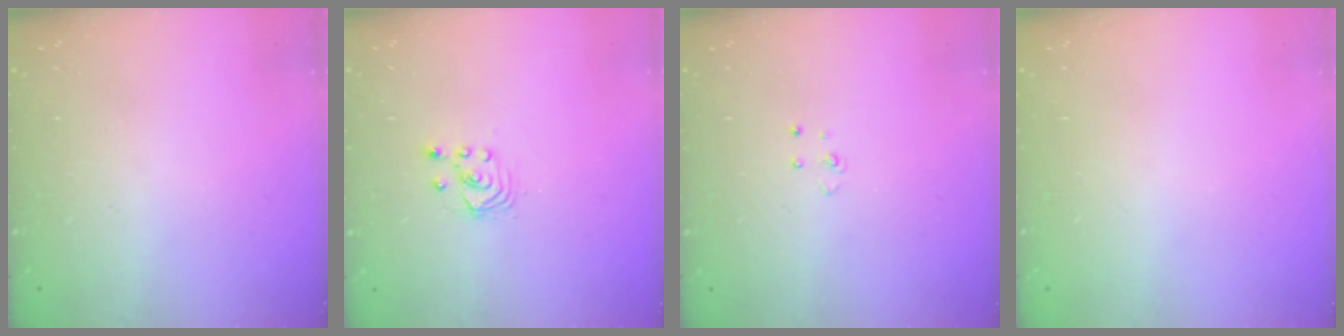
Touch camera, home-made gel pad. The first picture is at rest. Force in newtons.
{"total": 1.7, "press": 1.7, "slide": 0.2}
{"total": 3.8, "press": 3.8, "slide": 0.3}
{"total": 0.0}